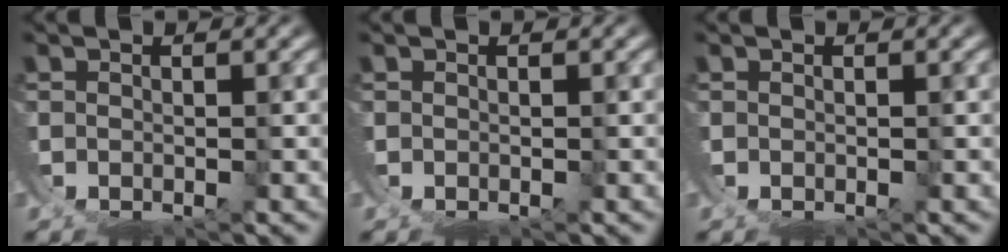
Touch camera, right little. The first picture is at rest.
{"total": 0.0}
{"total": 0.0}